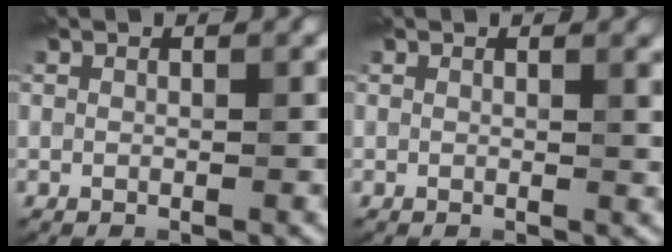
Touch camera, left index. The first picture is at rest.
{"total": 2.2, "force": [1.0, 0.8, 1.8], "torque": [-0.019, 0.000, 0.016]}